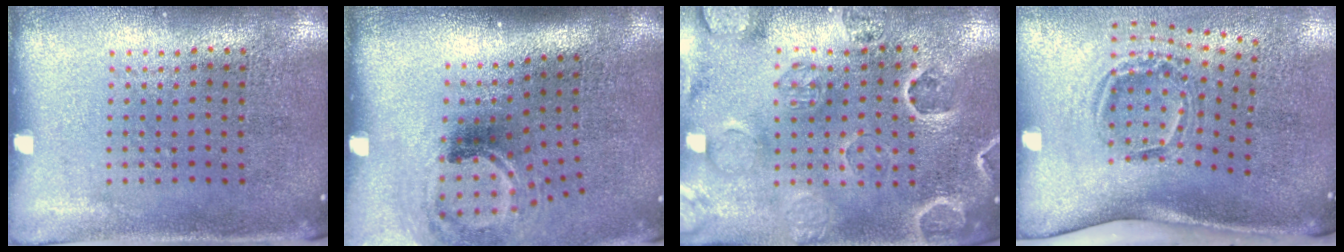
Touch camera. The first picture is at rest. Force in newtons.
{"total": 2.0, "press": 1.3, "slide": 1.5}
{"total": 2.8, "press": 2.7, "slide": 0.8}
{"total": 2.1, "press": 1.2, "slide": 1.6}